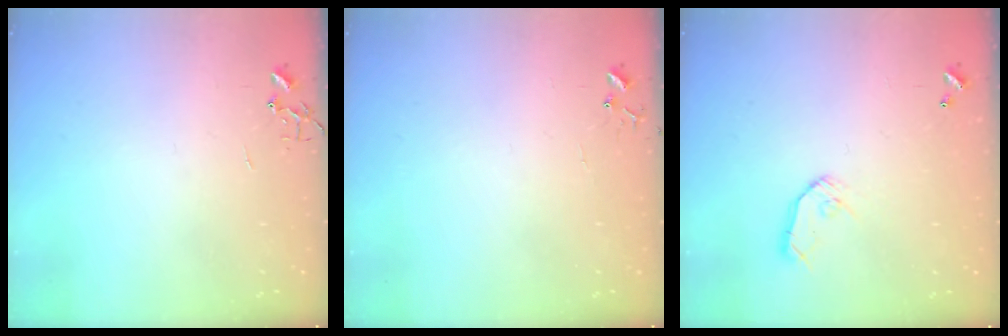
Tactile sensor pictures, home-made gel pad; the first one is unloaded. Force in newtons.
{"total": 5.6, "press": 5.6, "slide": 0.4}
{"total": 8.0, "press": 8.0, "slide": 0.4}